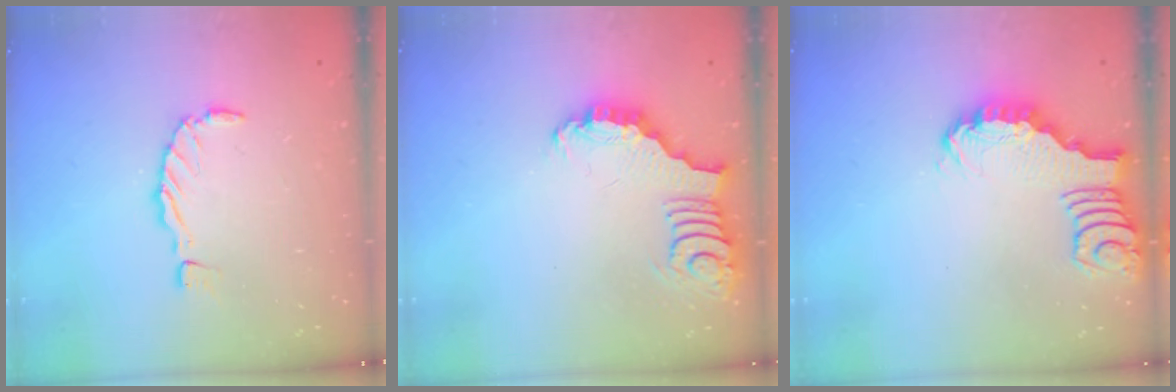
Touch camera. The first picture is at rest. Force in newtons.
{"total": 3.5, "press": 3.5, "slide": 0.6}
{"total": 2.7, "press": 2.7, "slide": 0.4}